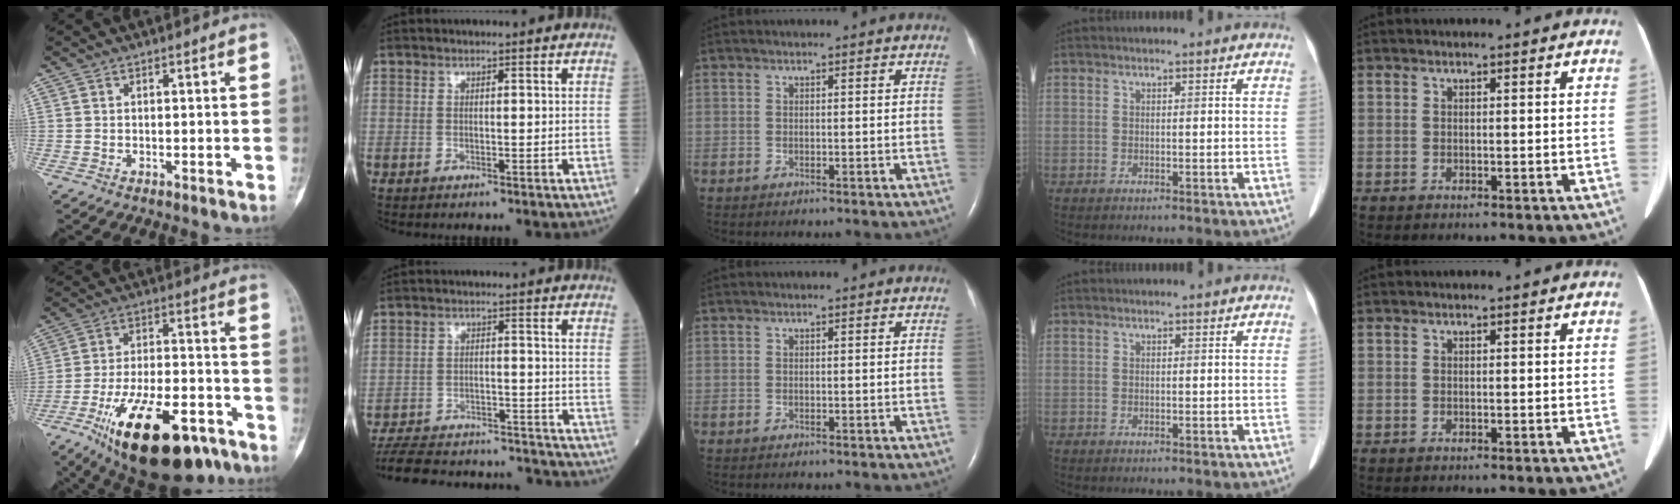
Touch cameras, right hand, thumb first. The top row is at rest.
{"thumb": {"total": 25.0, "force": [-14.3, 10.3, 17.8], "torque": [-0.281, 0.059, -0.225]}, "index": {"total": 23.2, "force": [-21.8, 4.3, 6.8], "torque": [-0.130, -0.007, -0.298]}}